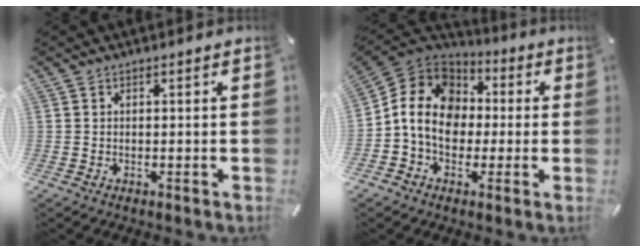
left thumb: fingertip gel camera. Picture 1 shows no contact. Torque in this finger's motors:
{"motor_torque": [1.75, 3.25, 0.39, 0.00, 0.24]}